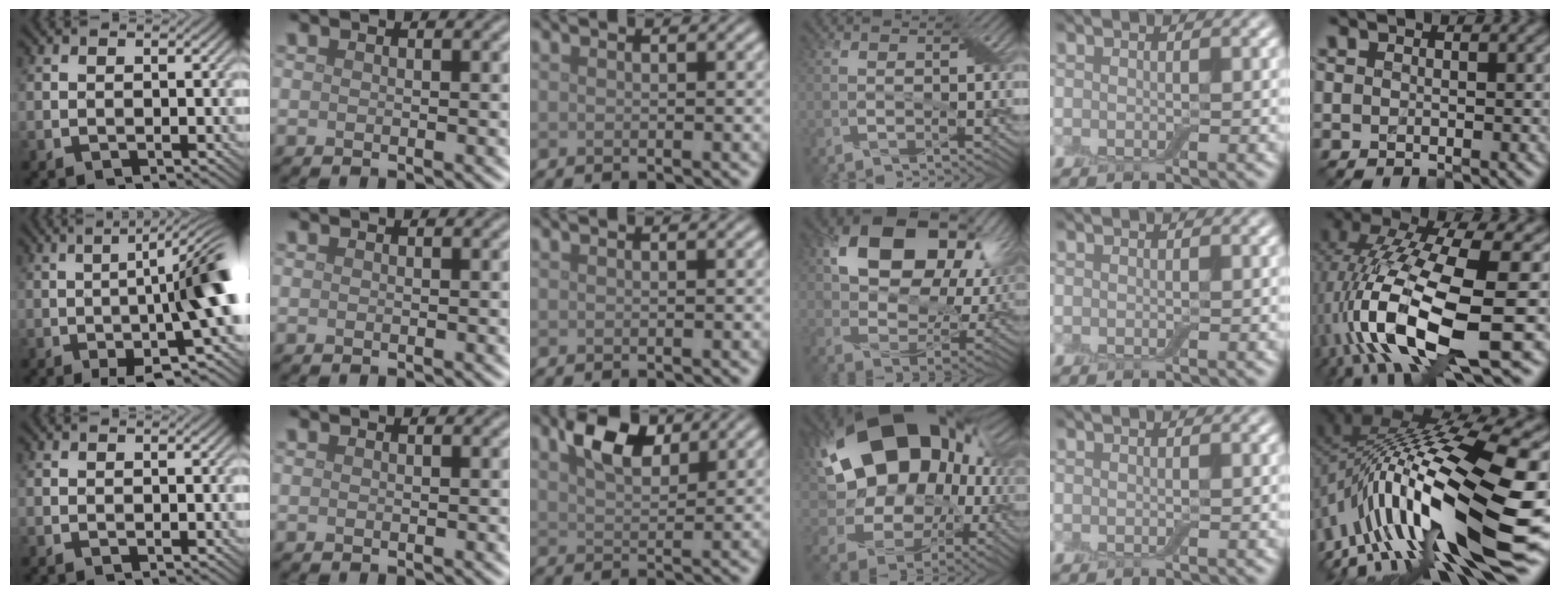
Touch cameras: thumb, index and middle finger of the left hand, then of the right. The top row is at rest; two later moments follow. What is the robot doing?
{"motion": "extract", "object": "airpods case & airpods"}